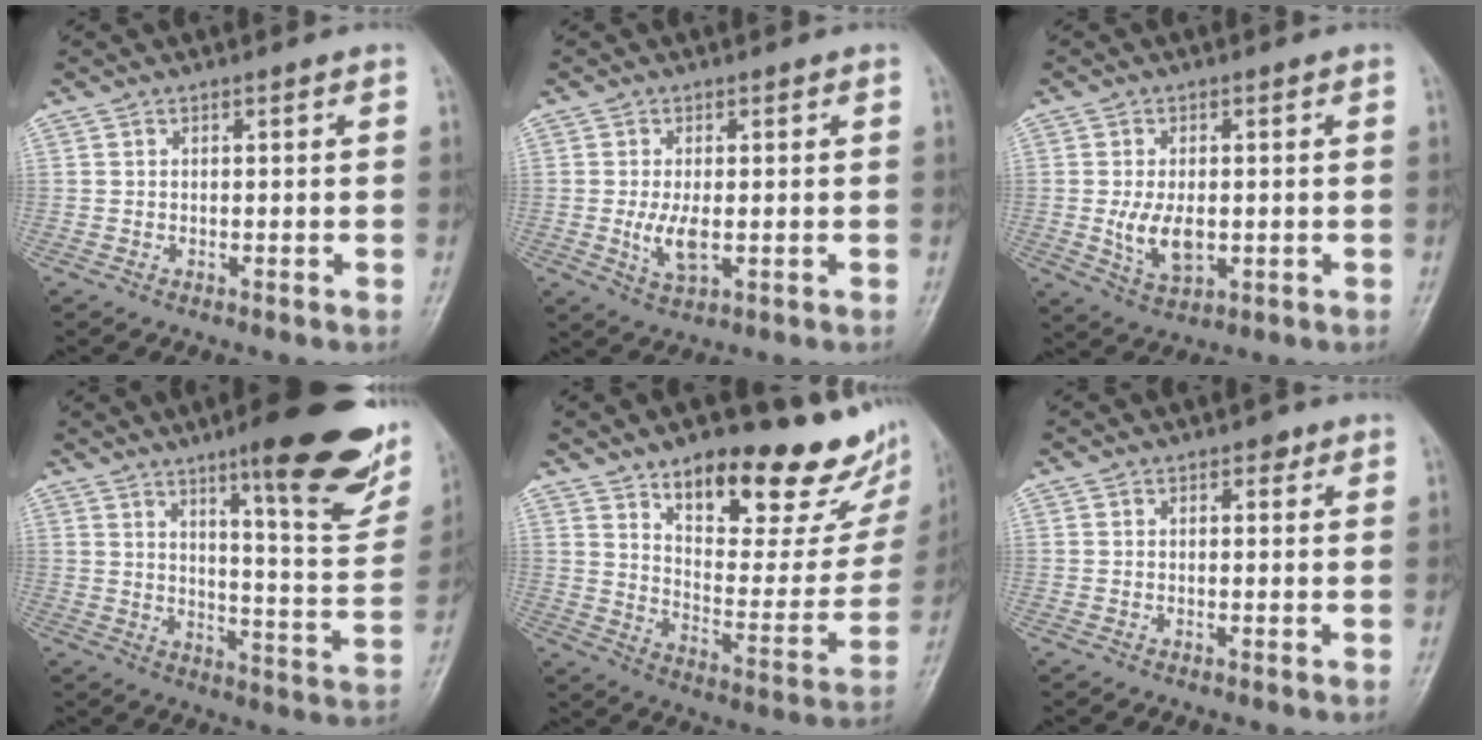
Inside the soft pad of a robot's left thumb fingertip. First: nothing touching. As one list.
[{"total": 4.8, "force": [-0.4, 2.4, 4.2], "torque": [-0.083, -0.012, -0.004]}, {"total": 6.9, "force": [-0.5, 4.1, 5.5], "torque": [-0.094, -0.013, -0.002]}, {"total": 22.3, "force": [12.8, 5.0, 17.5], "torque": [-0.190, -0.059, 0.180]}, {"total": 26.0, "force": [16.9, 10.0, 17.0], "torque": [-0.186, -0.084, 0.251]}, {"total": 1.6, "force": [0.8, 1.1, 0.8], "torque": [0.003, -0.001, 0.007]}]